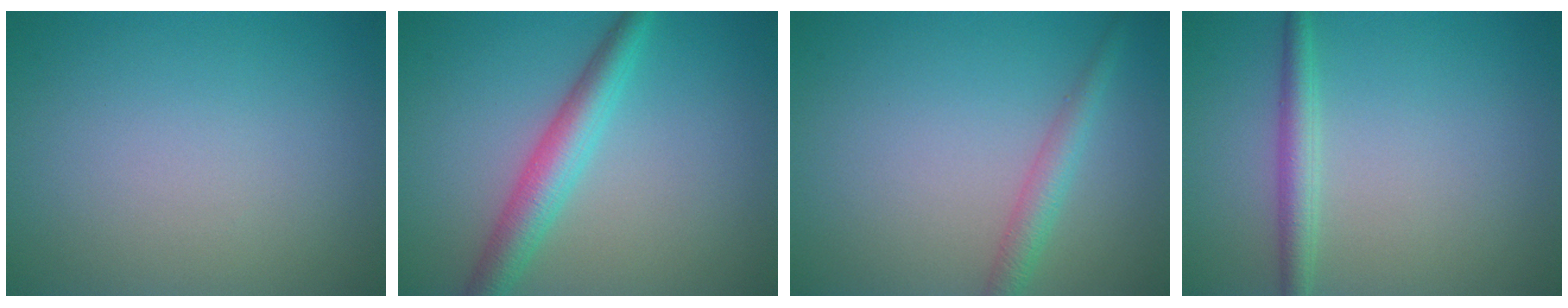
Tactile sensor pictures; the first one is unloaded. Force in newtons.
{"total": 4.1, "press": 4.1, "slide": 0.1}
{"total": 2.2, "press": 2.2, "slide": 0.1}
{"total": 2.4, "press": 2.4, "slide": 0.1}